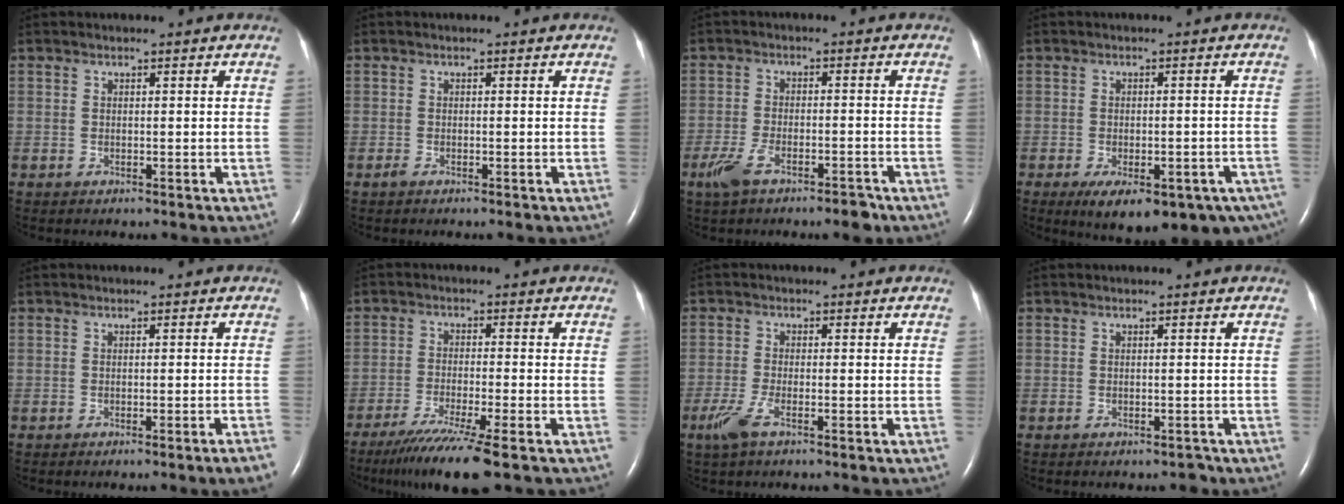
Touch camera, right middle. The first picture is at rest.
{"total": 0.6, "force": [-0.5, 0.1, 0.4], "torque": [-0.012, -0.002, -0.009]}
{"total": 6.4, "force": [-4.4, 1.9, 4.3], "torque": [-0.086, -0.005, -0.073]}
{"total": 15.7, "force": [-10.0, 7.2, 9.6], "torque": [-0.108, -0.010, -0.120]}
{"total": 2.4, "force": [-1.7, -0.9, 1.5], "torque": [-0.017, -0.002, -0.021]}
{"total": 9.5, "force": [-6.9, -1.0, 6.5], "torque": [-0.108, -0.031, -0.112]}
{"total": 3.7, "force": [-2.2, 0.6, 2.9], "torque": [-0.072, -0.010, -0.048]}
{"total": 0.9, "force": [-0.8, 0.4, 0.2], "torque": [-0.002, 0.000, -0.010]}